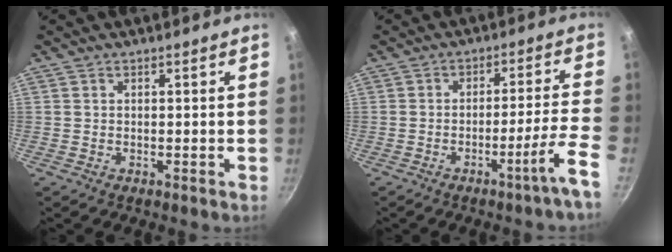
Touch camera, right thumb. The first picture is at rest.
{"total": 8.7, "force": [-4.6, -0.9, 7.4], "torque": [-0.105, 0.029, -0.070]}